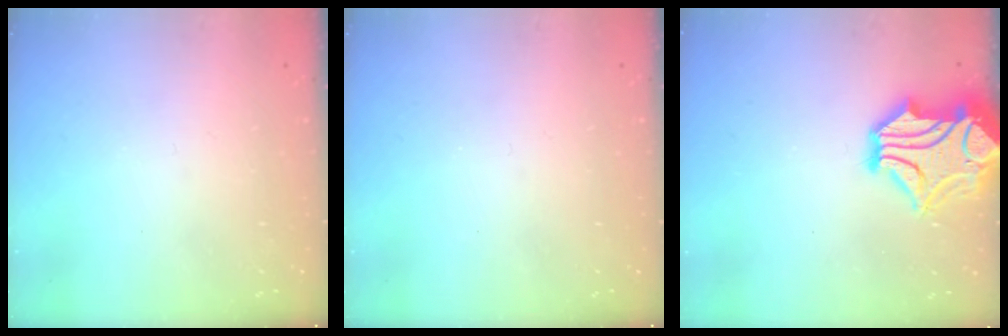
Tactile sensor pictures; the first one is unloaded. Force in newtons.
{"total": 0.0}
{"total": 5.3, "press": 5.0, "slide": 1.7}